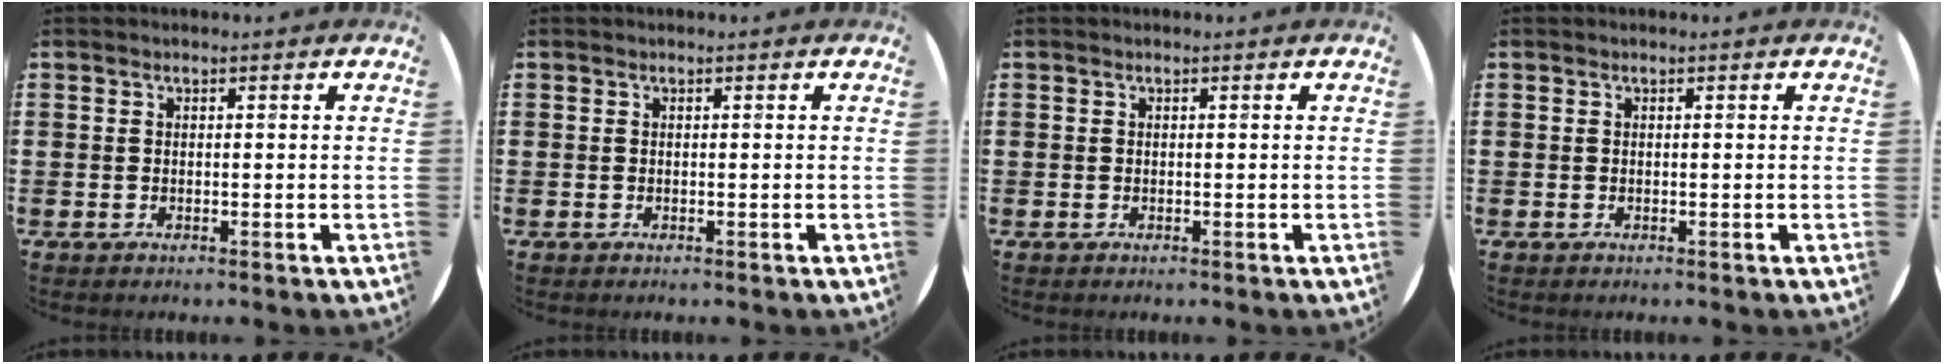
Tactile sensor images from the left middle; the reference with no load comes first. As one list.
[{"total": 0.0}, {"total": 0.0}, {"total": 0.0}]